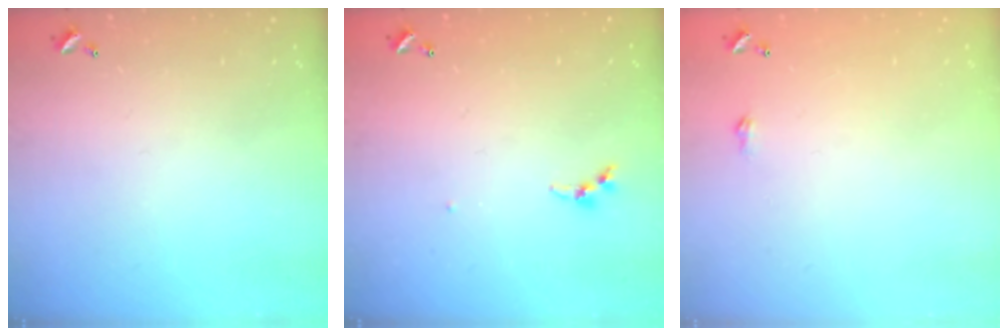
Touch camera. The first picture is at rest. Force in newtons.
{"total": 3.5, "press": 3.4, "slide": 0.4}
{"total": 1.8, "press": 1.8, "slide": 0.3}